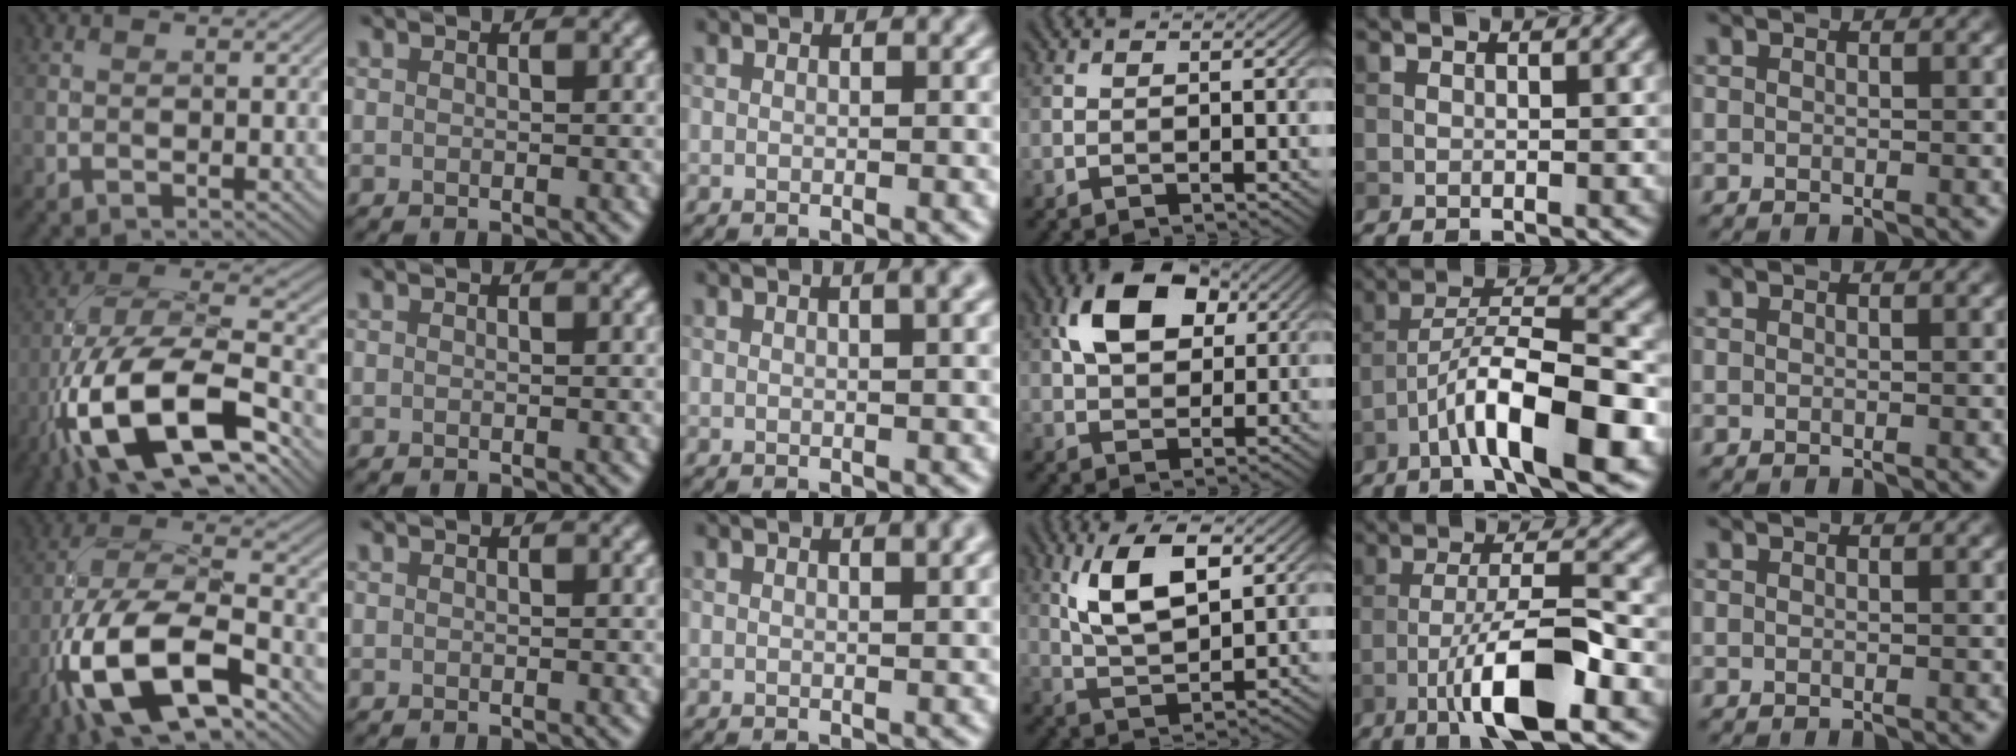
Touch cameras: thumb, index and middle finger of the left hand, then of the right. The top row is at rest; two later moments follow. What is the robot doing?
{"motion": "unscrew", "object": "medicine bottle"}